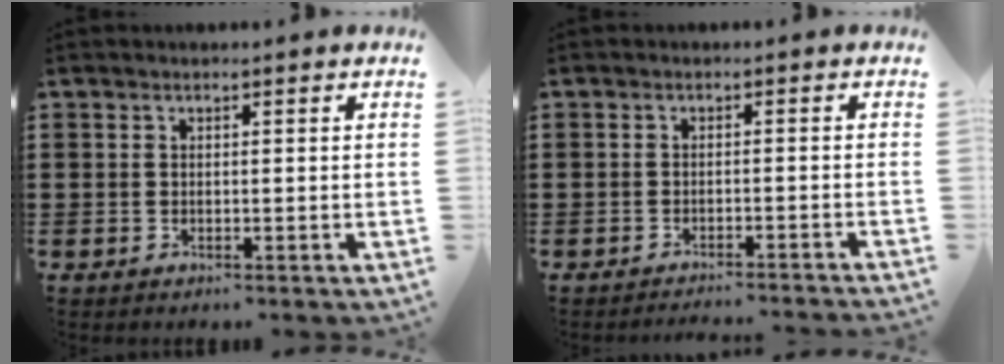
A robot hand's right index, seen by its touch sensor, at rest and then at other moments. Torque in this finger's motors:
{"motor_torque": [1.02, 1.12, -1.05, -0.21]}